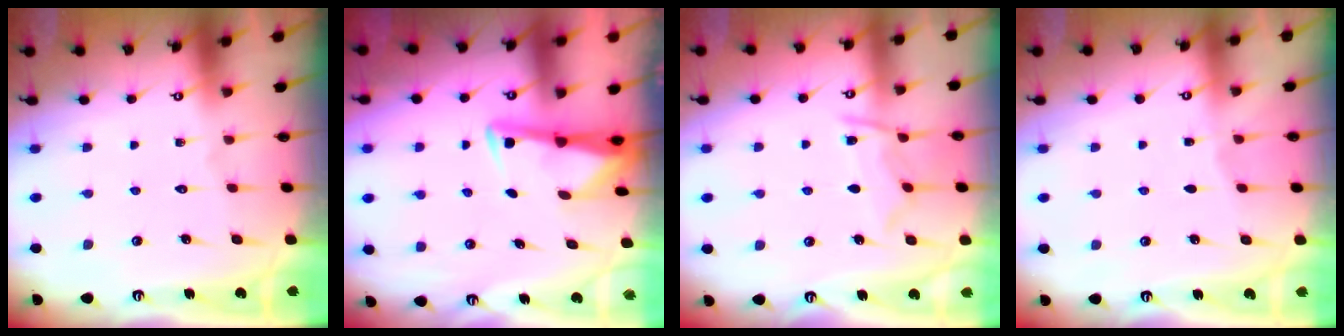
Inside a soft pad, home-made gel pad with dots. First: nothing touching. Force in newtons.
{"total": 3.1, "press": 3.1, "slide": 0.4}
{"total": 8.5, "press": 8.4, "slide": 0.9}
{"total": 1.5, "press": 1.4, "slide": 0.2}